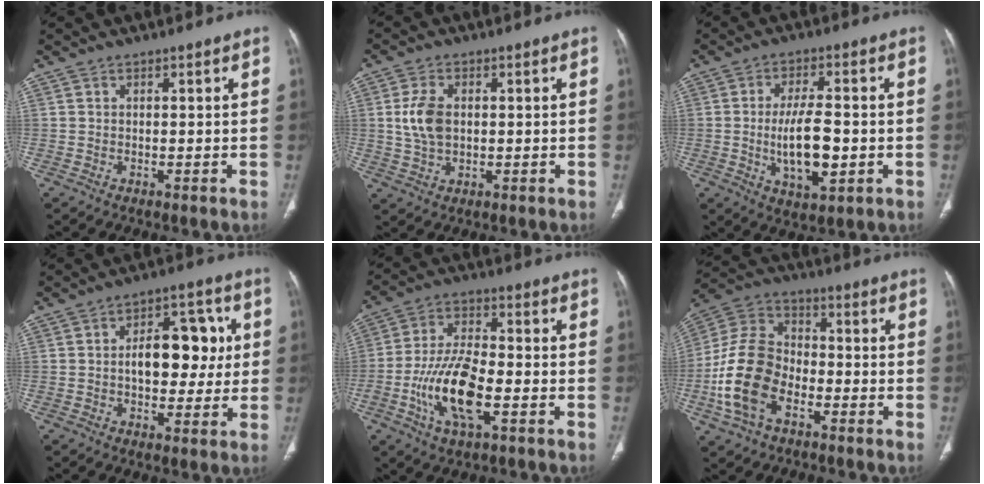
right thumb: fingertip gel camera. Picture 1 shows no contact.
{"total": 6.7, "force": [0.7, 4.2, 5.1], "torque": [-0.104, 0.001, 0.017]}
{"total": 10.6, "force": [-1.5, 4.4, 9.6], "torque": [-0.164, -0.003, -0.022]}
{"total": 12.6, "force": [0.9, 7.6, 10.0], "torque": [-0.101, 0.021, 0.011]}
{"total": 13.9, "force": [-4.4, 5.8, 11.8], "torque": [-0.229, 0.017, -0.082]}
{"total": 15.7, "force": [-5.3, 10.1, 10.8], "torque": [-0.216, 0.033, -0.107]}